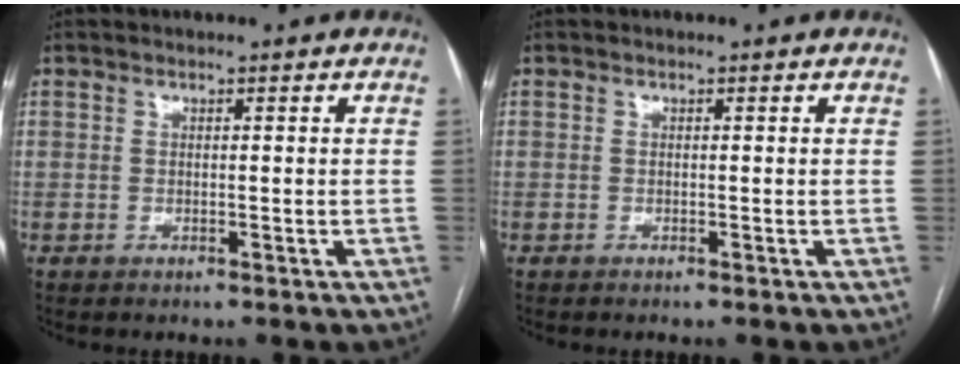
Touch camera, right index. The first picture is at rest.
{"total": 0.0}